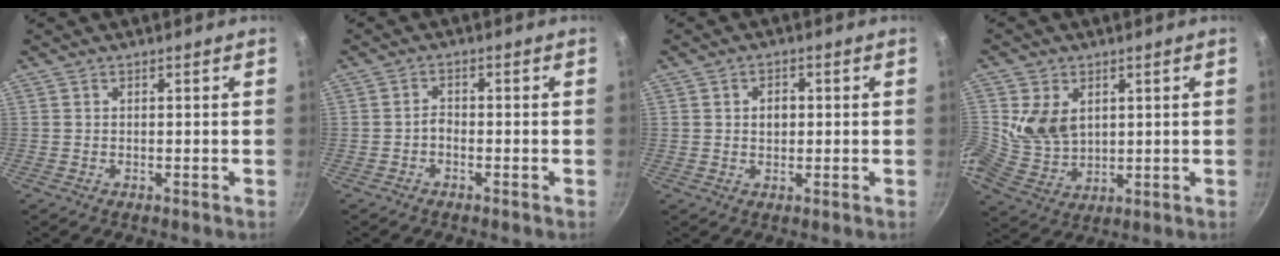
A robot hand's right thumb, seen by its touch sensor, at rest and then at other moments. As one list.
[{"total": 1.5, "force": [-0.9, 0.7, 0.9], "torque": [-0.014, 0.012, -0.020]}, {"total": 3.1, "force": [0.3, 2.4, 2.0], "torque": [-0.017, 0.003, 0.004]}, {"total": 8.1, "force": [2.1, 6.1, 4.9], "torque": [-0.078, -0.021, 0.047]}]